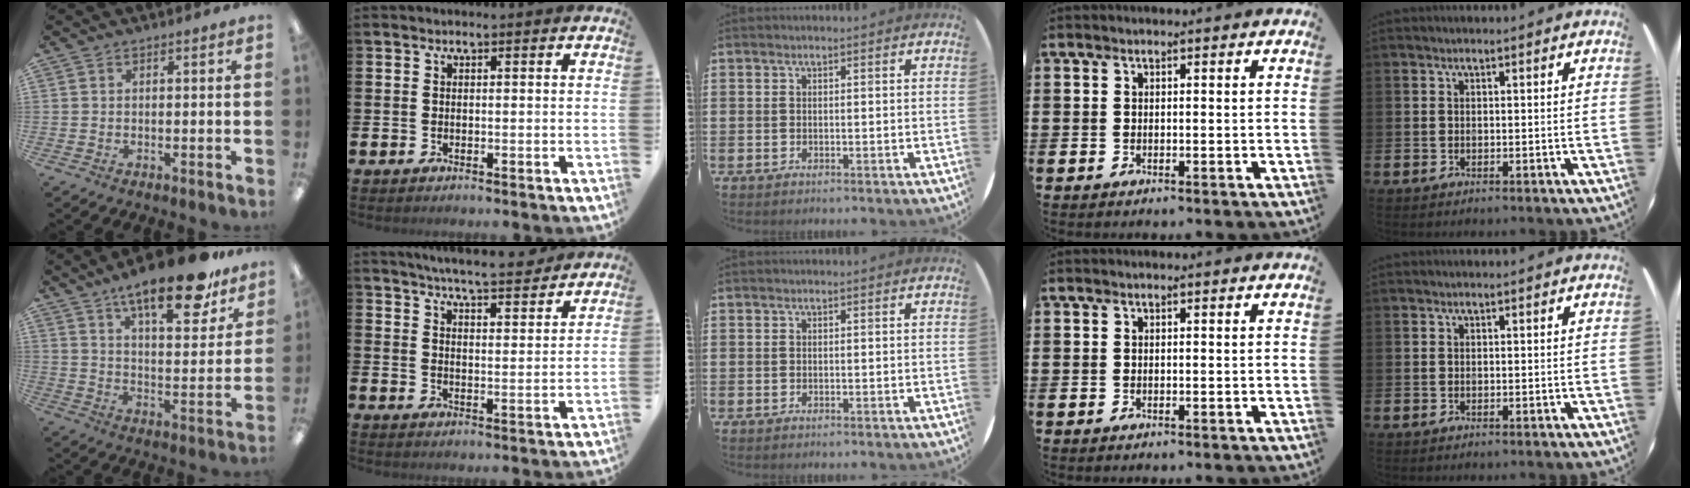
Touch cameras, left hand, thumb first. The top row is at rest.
{"thumb": {"total": 18.2, "force": [13.3, 5.6, 11.1], "torque": [-0.167, -0.080, 0.217]}, "index": {"total": 6.3, "force": [6.2, 0.1, 1.4], "torque": [-0.036, -0.041, 0.106]}}